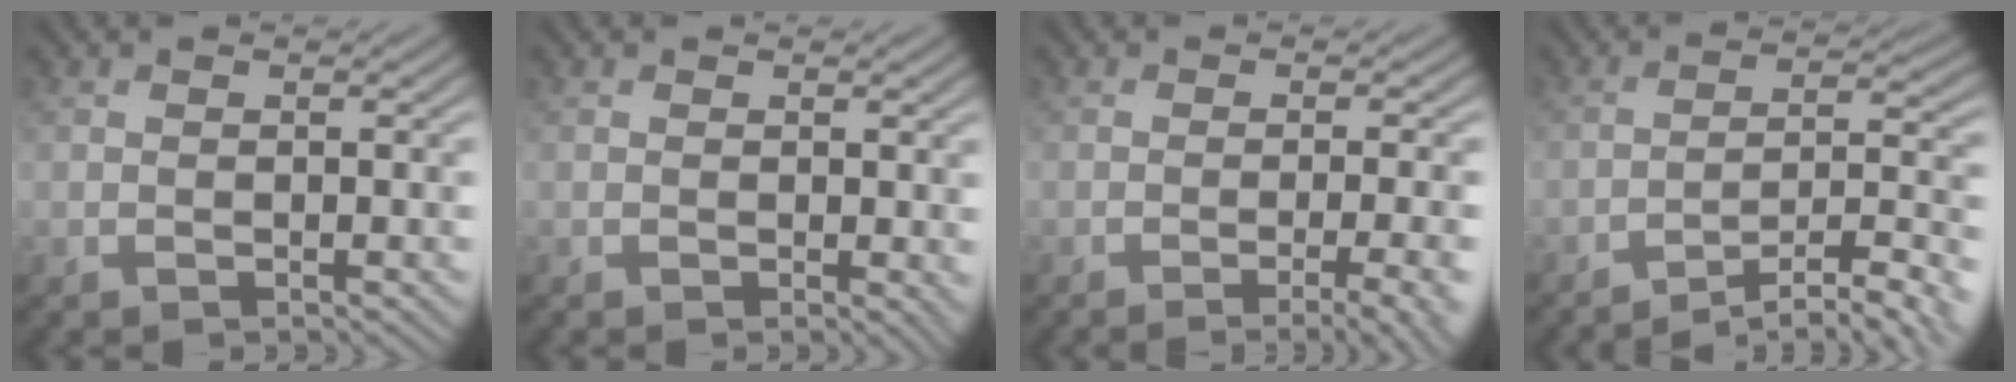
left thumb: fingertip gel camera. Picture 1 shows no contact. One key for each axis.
{"total": 1.1, "fx": 0.2, "fy": 0.5, "fz": 1.0, "tx": -0.010, "ty": -0.003, "tz": 0.004}
{"total": 6.2, "fx": -2.6, "fy": 1.5, "fz": 5.4, "tx": -0.060, "ty": 0.007, "tz": -0.034}
{"total": 9.7, "fx": -7.4, "fy": 1.9, "fz": 6.0, "tx": -0.099, "ty": 0.016, "tz": -0.112}